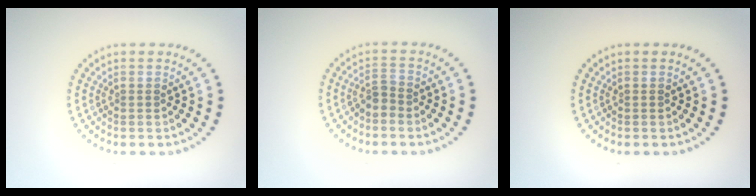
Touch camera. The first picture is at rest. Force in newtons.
{"total": 1.5, "press": 1.2, "slide": 0.9}
{"total": 0.0}